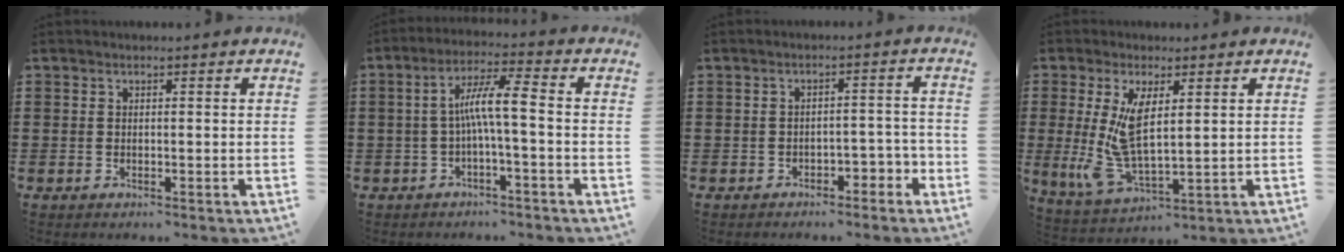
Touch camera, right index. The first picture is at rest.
{"total": 7.0, "force": [-0.9, 0.7, 6.9], "torque": [-0.133, 0.005, -0.024]}
{"total": 2.9, "force": [-2.3, 1.3, 1.4], "torque": [-0.027, 0.006, -0.046]}
{"total": 9.1, "force": [1.7, 3.6, 8.1], "torque": [-0.191, -0.014, 0.028]}